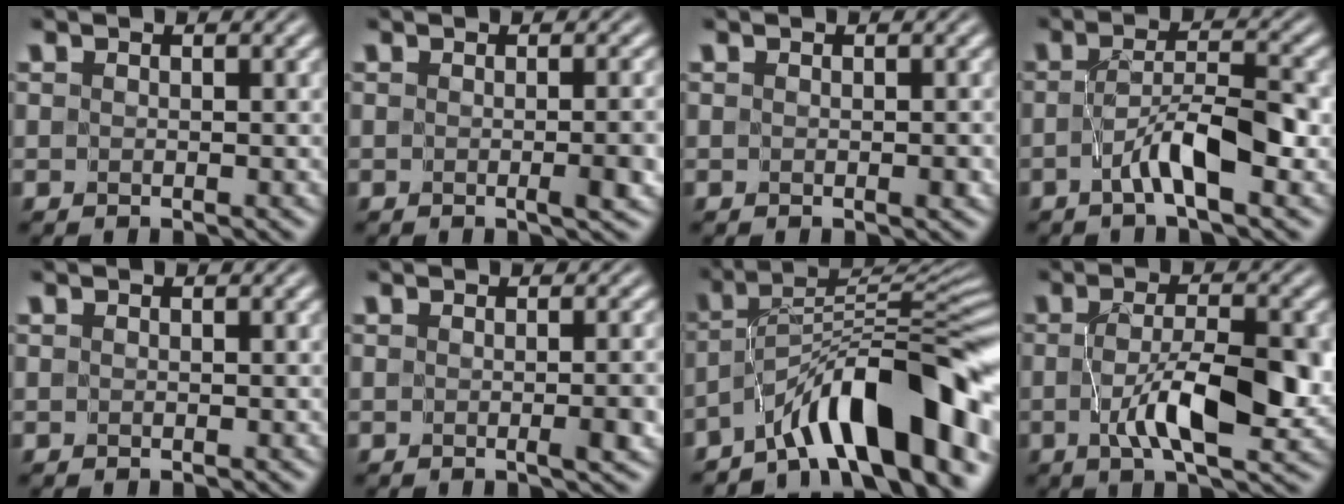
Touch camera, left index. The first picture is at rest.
{"total": 2.3, "force": [-0.5, 0.2, 2.2], "torque": [-0.029, -0.007, -0.005]}
{"total": 0.5, "force": [-0.2, 0.1, 0.4], "torque": [-0.007, -0.003, -0.001]}
{"total": 4.2, "force": [-1.8, 0.7, 3.7], "torque": [-0.067, 0.006, -0.034]}
{"total": 0.0}
{"total": 1.9, "force": [-0.5, 0.0, 1.8], "torque": [-0.026, -0.008, -0.005]}
{"total": 11.2, "force": [-7.1, 2.5, 8.3], "torque": [-0.104, 0.017, -0.126]}
{"total": 6.7, "force": [-1.5, 2.0, 6.2], "torque": [-0.114, -0.008, -0.022]}